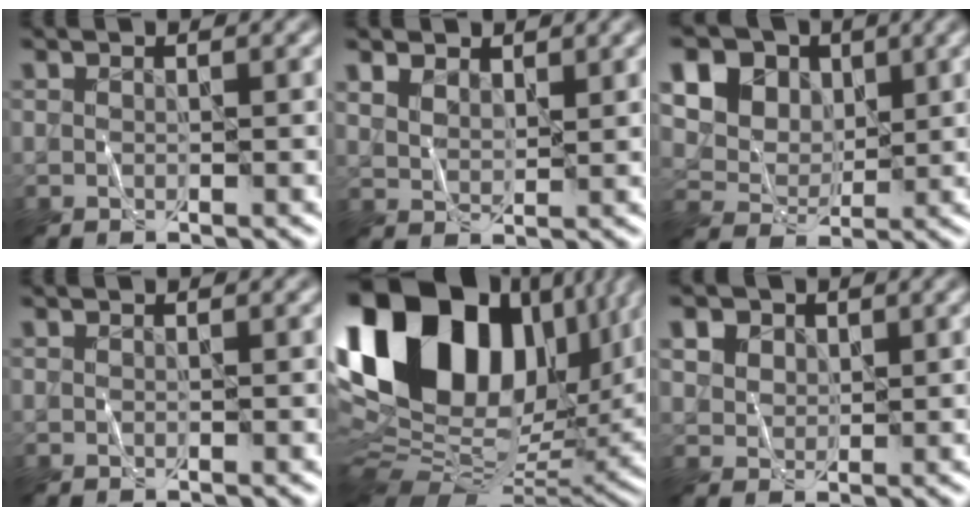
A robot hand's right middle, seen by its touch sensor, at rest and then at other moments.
{"total": 2.3, "force": [1.7, 1.2, 1.0], "torque": [-0.028, -0.002, 0.033]}
{"total": 16.6, "force": [7.8, 12.4, 7.8], "torque": [-0.192, 0.033, 0.138]}
{"total": 0.0}
{"total": 20.0, "force": [7.6, 12.8, 13.3], "torque": [-0.281, 0.028, 0.131]}
{"total": 4.7, "force": [2.7, 3.3, 2.1], "torque": [-0.060, 0.009, 0.047]}